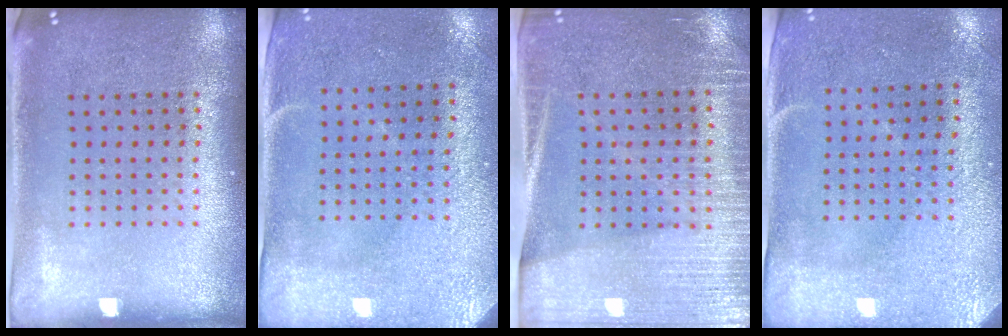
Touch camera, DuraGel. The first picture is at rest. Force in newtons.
{"total": 2.9, "press": 2.4, "slide": 1.6}
{"total": 3.4, "press": 3.0, "slide": 1.6}
{"total": 2.9, "press": 2.4, "slide": 1.6}